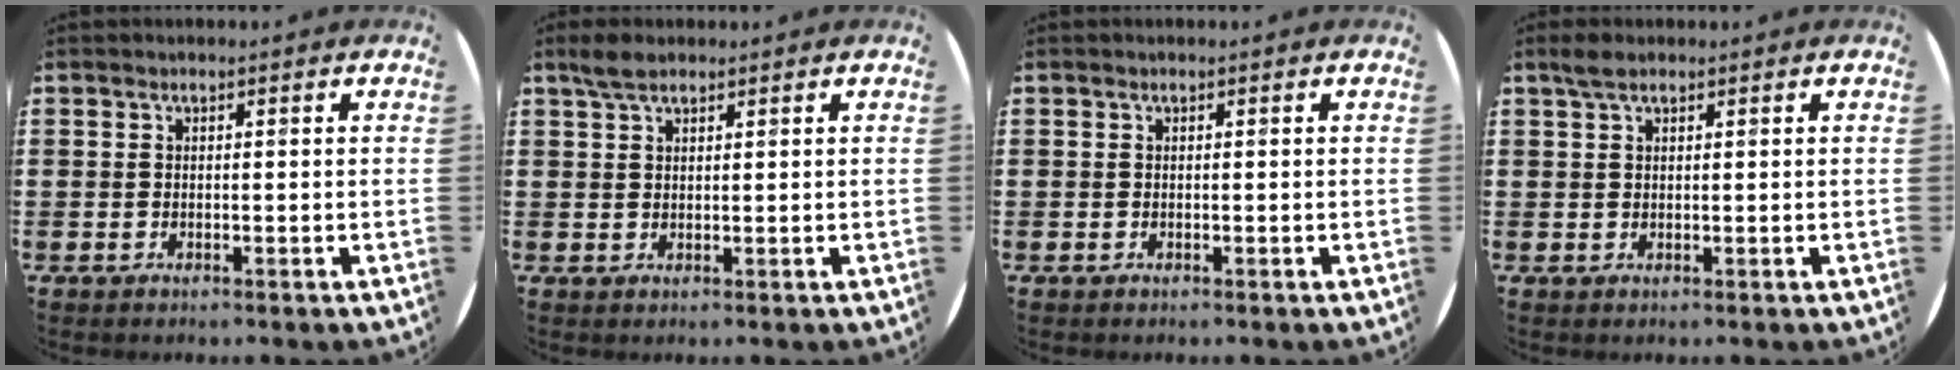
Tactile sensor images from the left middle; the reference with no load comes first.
{"total": 2.6, "force": [2.1, 0.9, 1.3], "torque": [-0.029, 0.007, 0.037]}
{"total": 0.0}
{"total": 1.7, "force": [1.3, 0.6, 1.0], "torque": [-0.020, 0.005, 0.023]}